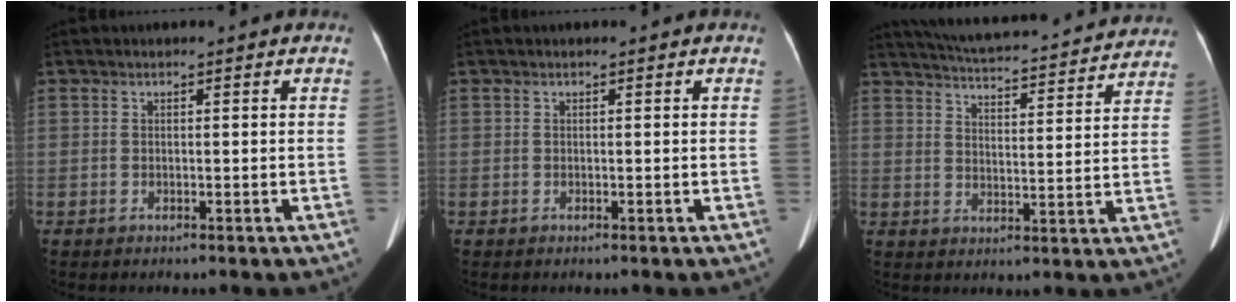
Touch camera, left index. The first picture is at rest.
{"total": 0.0}
{"total": 23.6, "force": [21.9, 3.6, 8.0], "torque": [-0.133, -0.007, 0.280]}